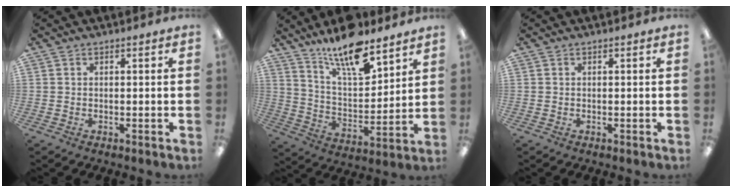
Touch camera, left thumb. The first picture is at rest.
{"total": 15.4, "force": [12.3, 4.2, 8.3], "torque": [-0.154, -0.076, 0.212]}
{"total": 0.0}